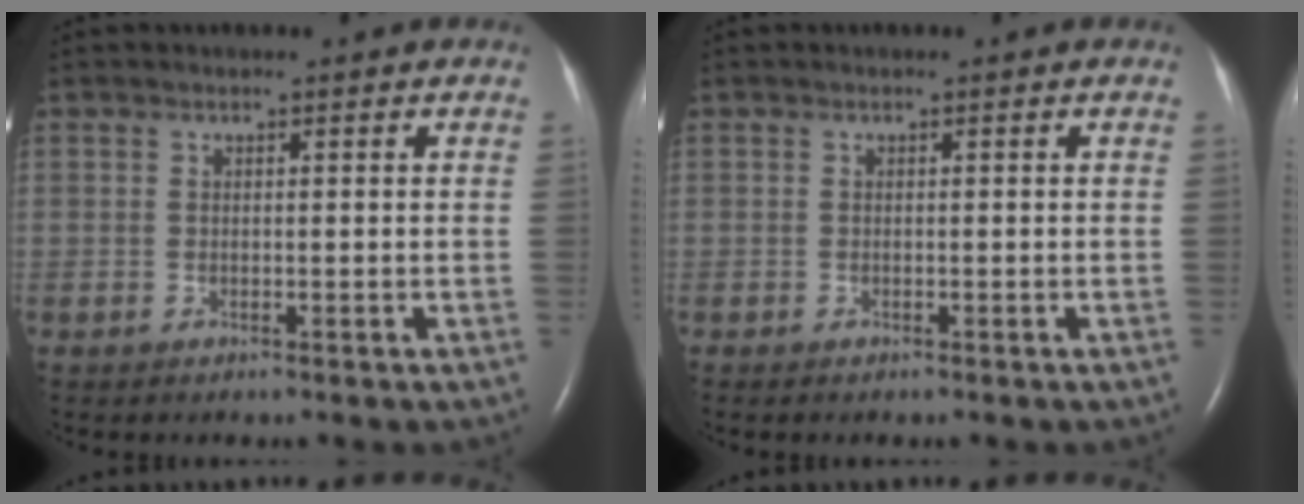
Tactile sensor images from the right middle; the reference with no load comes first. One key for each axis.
{"total": 0.0}